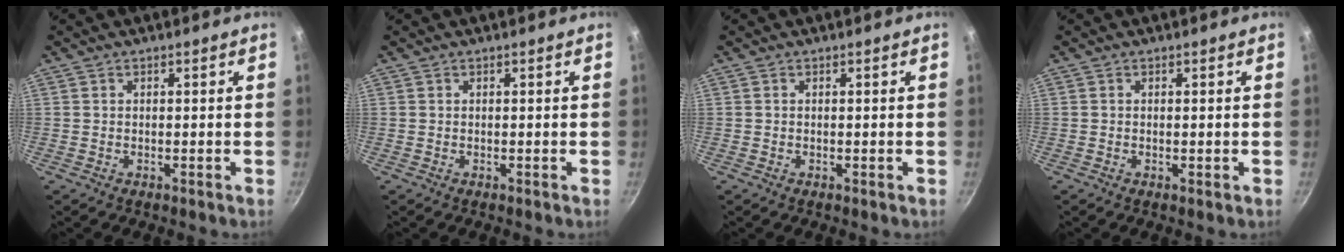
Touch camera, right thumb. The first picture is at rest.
{"total": 0.0}
{"total": 0.0}
{"total": 0.5, "force": [-0.1, 0.1, 0.5], "torque": [-0.007, 0.000, -0.002]}